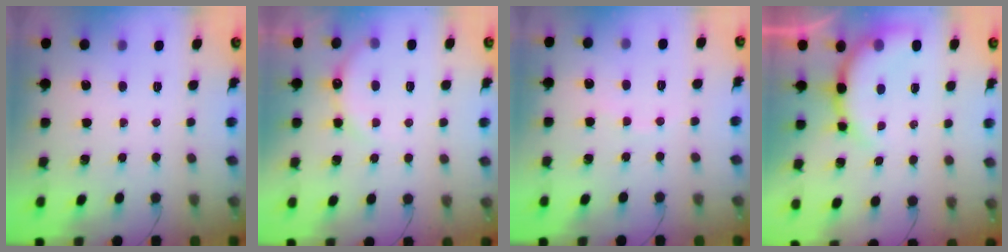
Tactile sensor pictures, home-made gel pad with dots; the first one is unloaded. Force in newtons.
{"total": 6.8, "press": 6.7, "slide": 1.3}
{"total": 2.3, "press": 2.1, "slide": 0.7}
{"total": 9.0, "press": 8.9, "slide": 1.2}